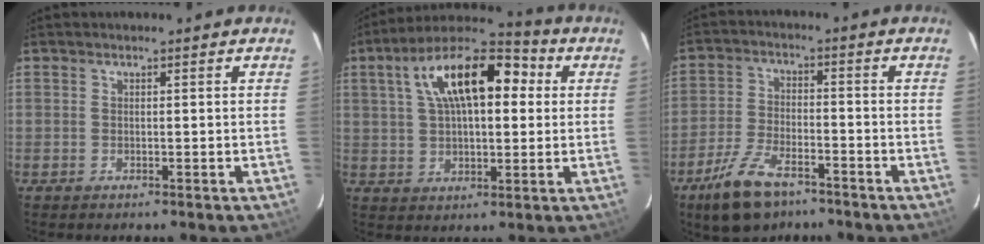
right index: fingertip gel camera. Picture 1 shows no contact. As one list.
[{"total": 17.5, "force": [5.0, 8.2, 14.6], "torque": [-0.258, 0.040, 0.071]}, {"total": 10.6, "force": [-7.2, 4.6, 6.2], "torque": [-0.145, -0.011, -0.132]}]